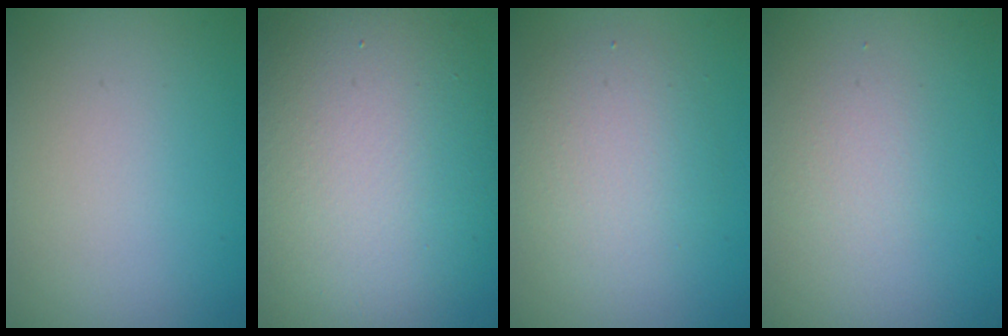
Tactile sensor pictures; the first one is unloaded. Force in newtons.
{"total": 13.4, "press": 13.4, "slide": 0.5}
{"total": 4.0, "press": 4.0, "slide": 0.2}
{"total": 1.5, "press": 1.5, "slide": 0.1}